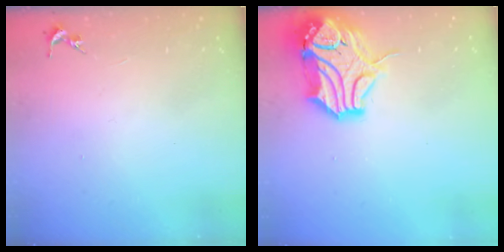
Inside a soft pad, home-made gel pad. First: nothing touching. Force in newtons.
{"total": 17.2, "press": 17.1, "slide": 2.0}